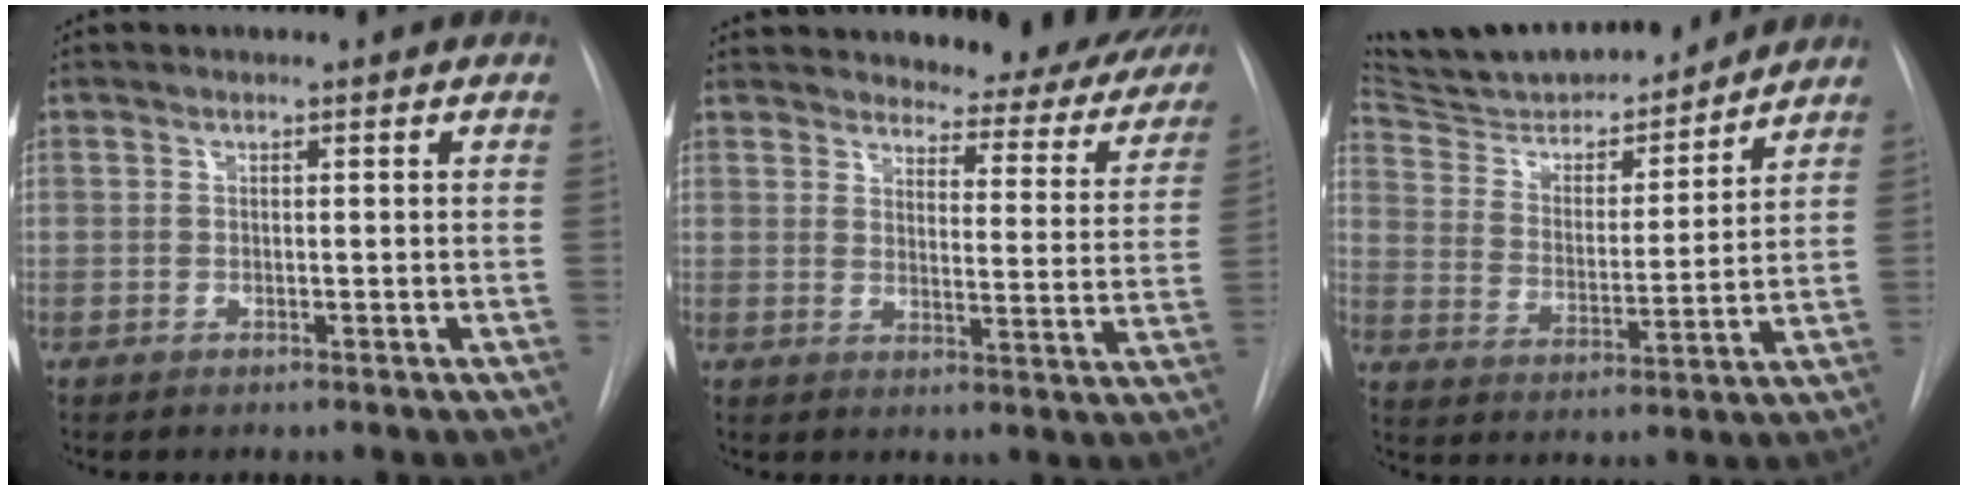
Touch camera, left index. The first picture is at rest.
{"total": 19.7, "force": [18.0, 5.8, 5.4], "torque": [-0.052, -0.047, 0.202]}
{"total": 17.7, "force": [16.5, 3.5, 5.4], "torque": [-0.088, -0.008, 0.264]}